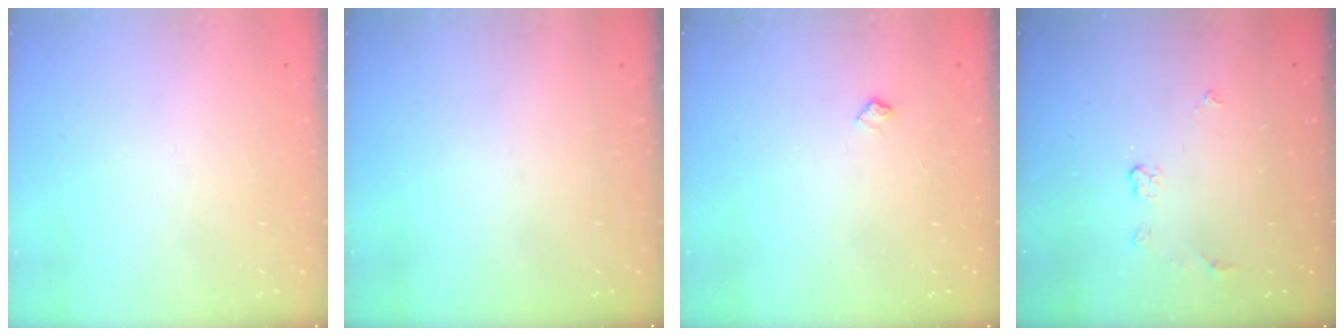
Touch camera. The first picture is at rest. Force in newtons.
{"total": 0.0}
{"total": 4.5, "press": 4.5, "slide": 0.6}
{"total": 3.7, "press": 3.6, "slide": 0.5}